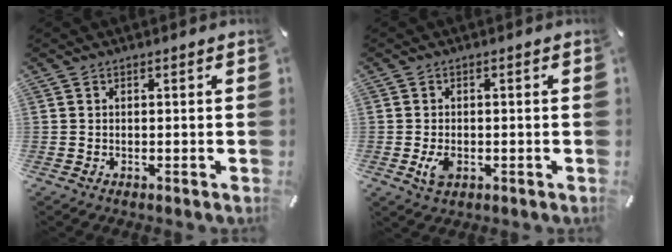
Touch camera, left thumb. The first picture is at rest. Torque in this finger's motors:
{"motor_torque": [0.71, 0.73, 0.60, 0.27, 0.20]}